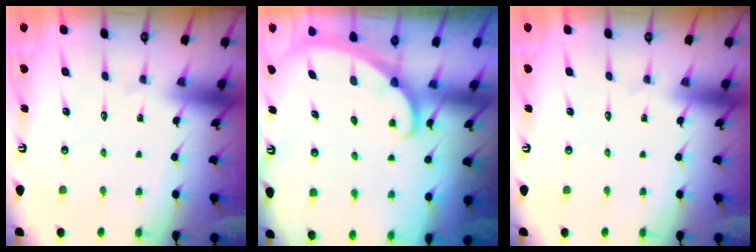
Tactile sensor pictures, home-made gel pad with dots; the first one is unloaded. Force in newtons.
{"total": 1.6, "press": 1.6, "slide": 0.0}
{"total": 0.0}